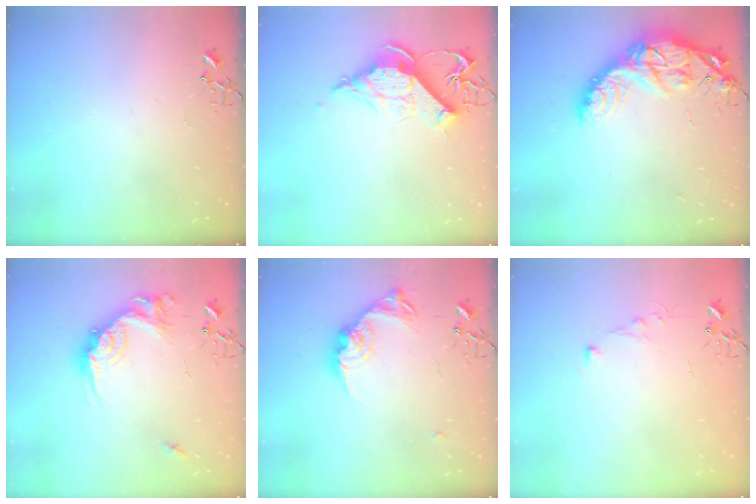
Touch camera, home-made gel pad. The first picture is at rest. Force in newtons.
{"total": 12.9, "press": 12.8, "slide": 1.5}
{"total": 17.5, "press": 17.4, "slide": 1.4}
{"total": 16.6, "press": 16.6, "slide": 0.9}
{"total": 15.6, "press": 15.6, "slide": 0.7}
{"total": 4.4, "press": 4.4, "slide": 0.5}